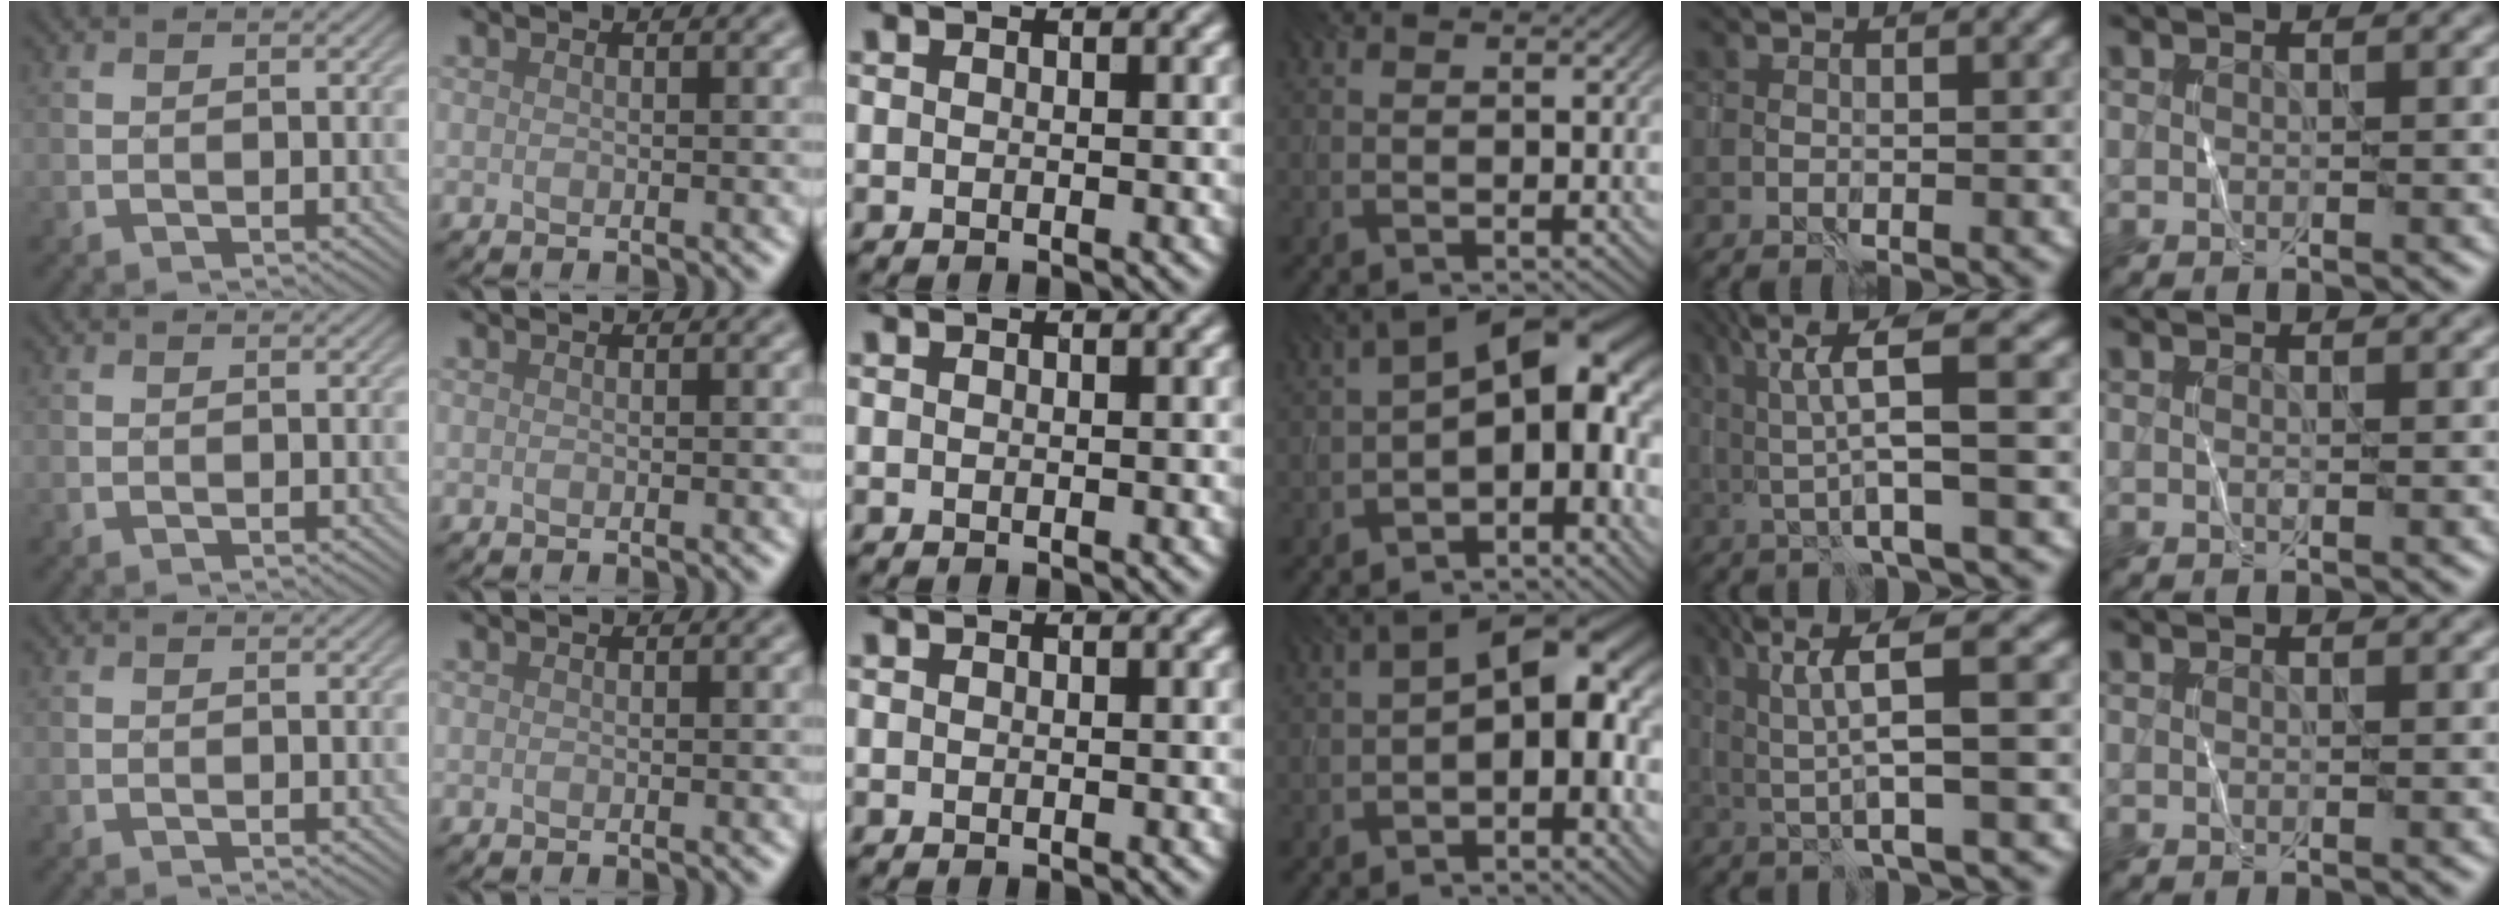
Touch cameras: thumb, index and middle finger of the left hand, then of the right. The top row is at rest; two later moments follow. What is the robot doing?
{"motion": "wrap", "object": "sponge"}